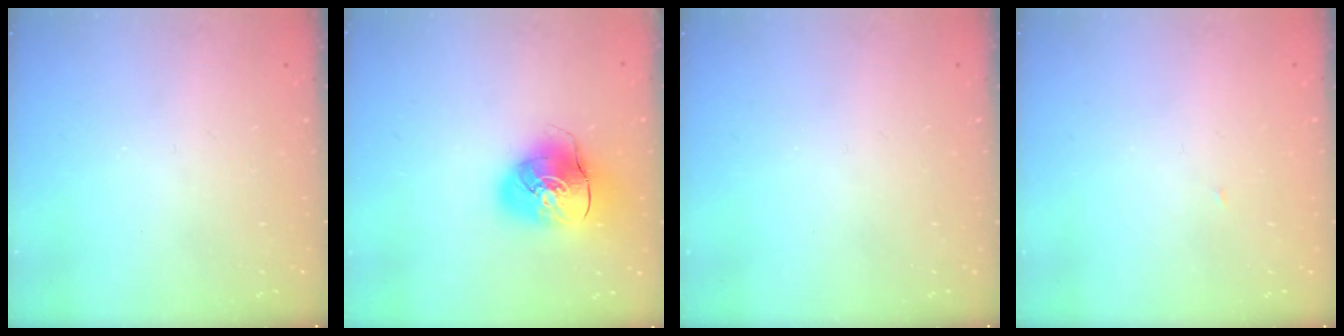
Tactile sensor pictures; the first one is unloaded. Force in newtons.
{"total": 11.3, "press": 11.1, "slide": 2.0}
{"total": 0.0}
{"total": 1.4, "press": 1.4, "slide": 0.0}